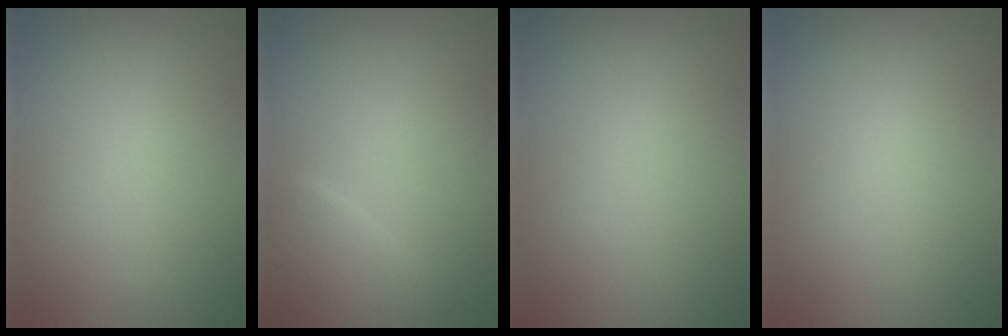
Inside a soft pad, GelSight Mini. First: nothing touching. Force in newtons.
{"total": 2.4, "press": 2.4, "slide": 0.2}
{"total": 0.0}
{"total": 0.0}